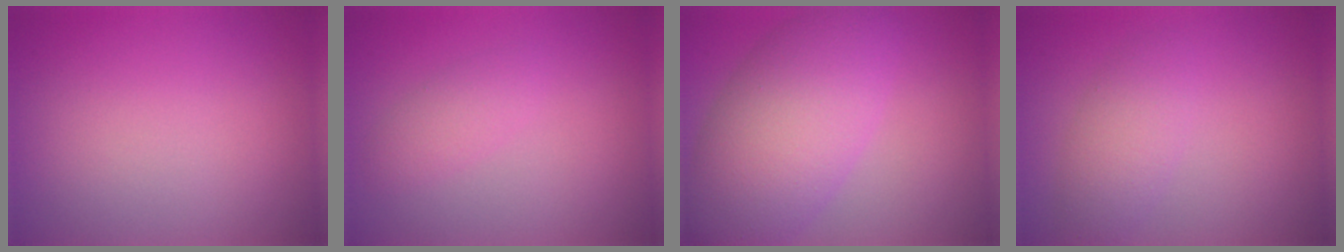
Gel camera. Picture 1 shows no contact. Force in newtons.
{"total": 1.5, "press": 1.5, "slide": 0.0}
{"total": 8.4, "press": 8.4, "slide": 0.3}
{"total": 2.7, "press": 2.7, "slide": 0.0}